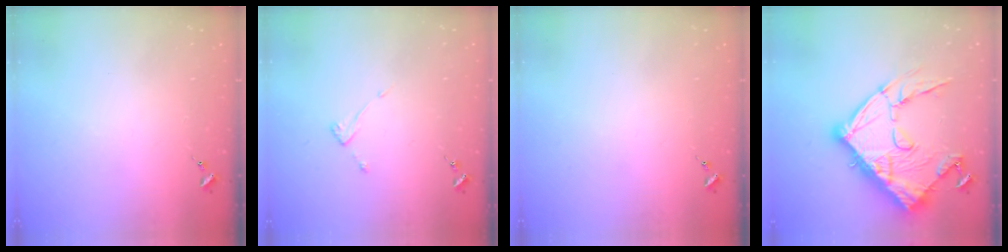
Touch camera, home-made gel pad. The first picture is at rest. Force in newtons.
{"total": 3.6, "press": 3.6, "slide": 0.4}
{"total": 0.0}
{"total": 26.6, "press": 26.4, "slide": 2.6}